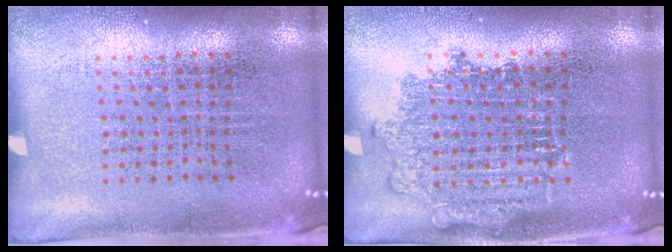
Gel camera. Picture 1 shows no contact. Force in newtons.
{"total": 2.4, "press": 2.4, "slide": 0.3}